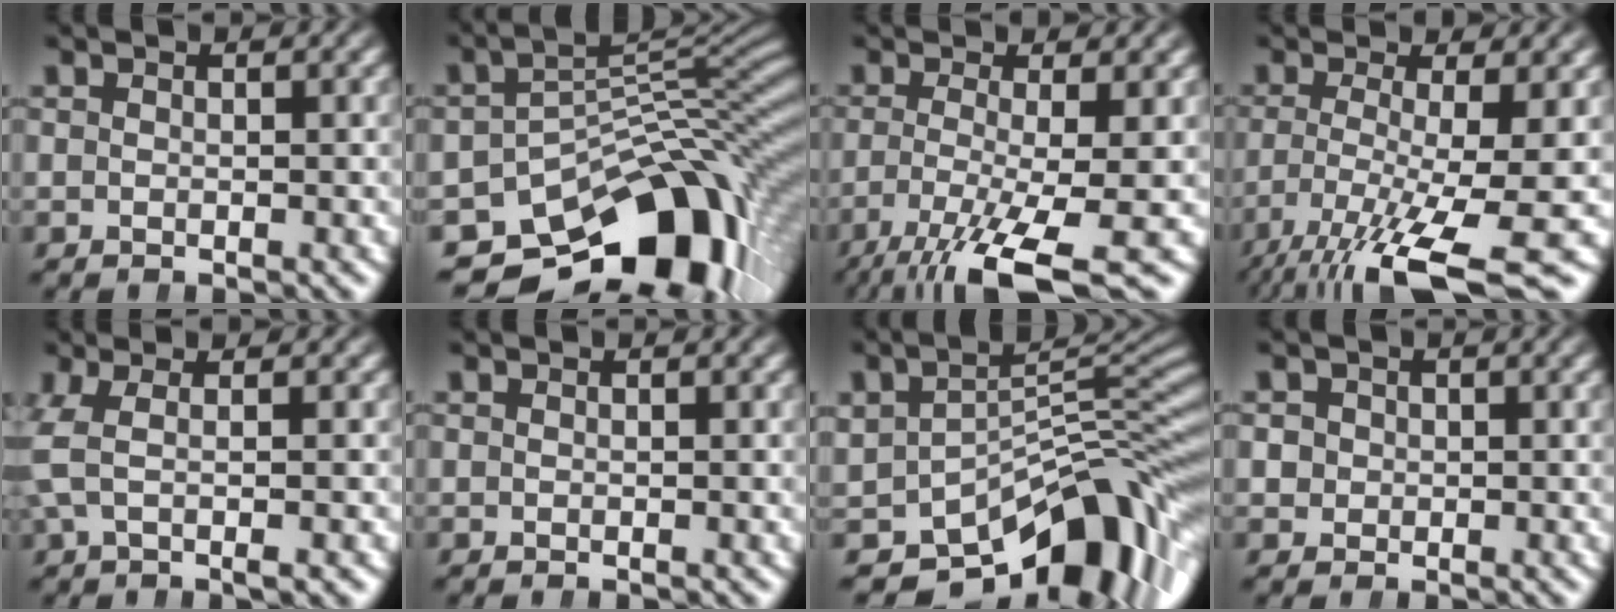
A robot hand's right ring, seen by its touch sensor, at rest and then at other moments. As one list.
[{"total": 18.9, "force": [-10.1, 10.2, 12.3], "torque": [-0.156, -0.038, -0.137]}, {"total": 7.0, "force": [-3.8, 1.6, 5.6], "torque": [-0.107, -0.045, -0.040]}, {"total": 8.6, "force": [-4.4, 2.5, 6.9], "torque": [-0.131, -0.050, -0.042]}, {"total": 3.3, "force": [0.3, 0.8, 3.2], "torque": [-0.063, 0.008, 0.006]}, {"total": 0.0}, {"total": 14.2, "force": [-7.0, 7.3, 10.0], "torque": [-0.130, -0.034, -0.087]}, {"total": 2.4, "force": [0.2, 2.2, 0.8], "torque": [-0.018, -0.006, 0.009]}]